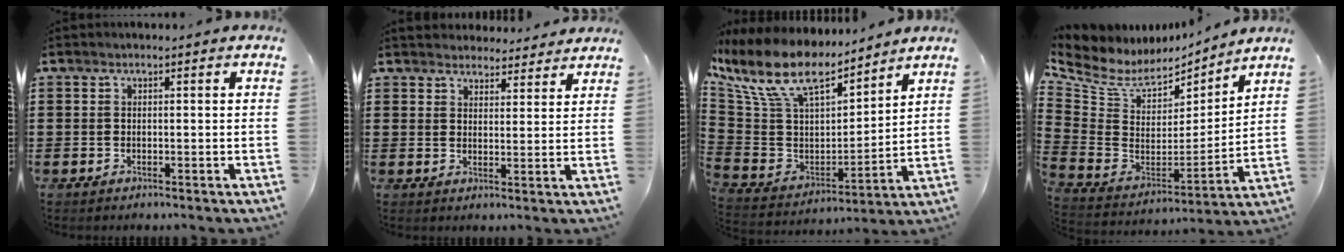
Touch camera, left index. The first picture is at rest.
{"total": 3.6, "force": [3.5, 0.7, -0.3], "torque": [0.001, -0.016, 0.065]}
{"total": 12.1, "force": [8.7, 4.2, 7.3], "torque": [-0.182, -0.055, 0.152]}
{"total": 6.4, "force": [4.9, 3.6, 1.9], "torque": [-0.075, -0.039, 0.086]}